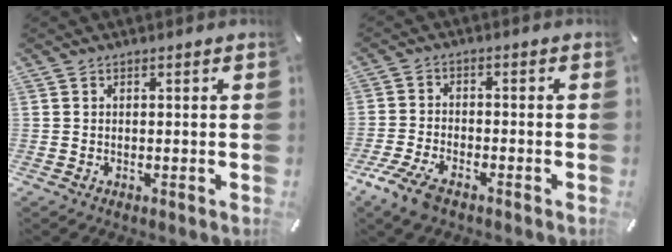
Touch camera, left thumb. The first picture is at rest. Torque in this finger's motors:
{"motor_torque": [0.74, 0.97, 0.35, 0.33, 0.08]}